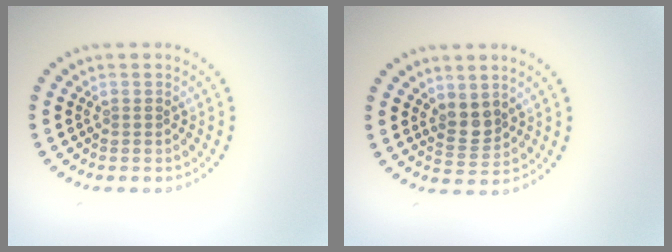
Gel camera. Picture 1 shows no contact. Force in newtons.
{"total": 2.2, "press": 1.9, "slide": 1.2}